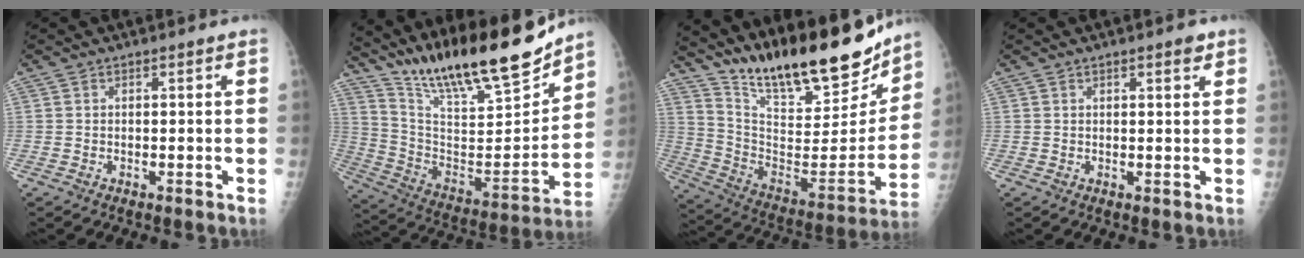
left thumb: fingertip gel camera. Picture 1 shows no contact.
{"total": 24.3, "force": [19.7, 5.1, 13.2], "torque": [-0.191, -0.098, 0.337]}
{"total": 25.9, "force": [20.6, 7.5, 13.8], "torque": [-0.190, -0.096, 0.332]}
{"total": 1.9, "force": [1.2, 0.5, 1.4], "torque": [-0.016, -0.005, 0.014]}